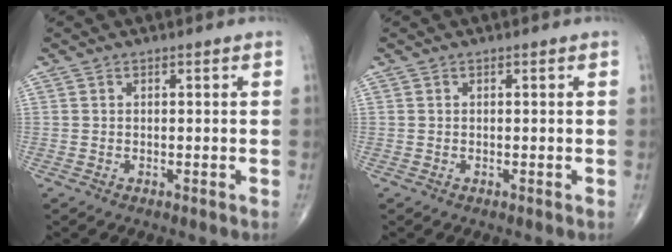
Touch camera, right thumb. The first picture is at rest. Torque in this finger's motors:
{"motor_torque": [0.00, 0.00, 0.06, -0.01, 0.03]}